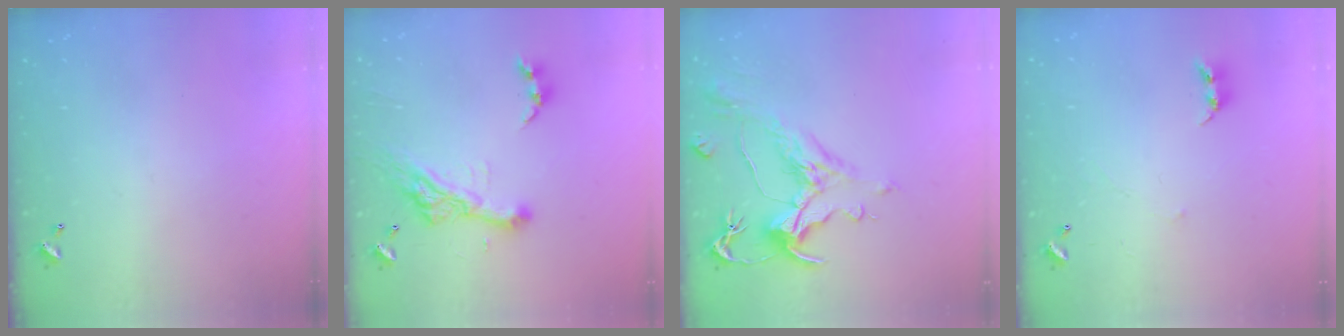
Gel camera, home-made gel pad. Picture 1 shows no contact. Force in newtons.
{"total": 11.0, "press": 10.9, "slide": 1.4}
{"total": 1.6, "press": 0.7, "slide": 1.4}
{"total": 2.4, "press": 2.4, "slide": 0.4}